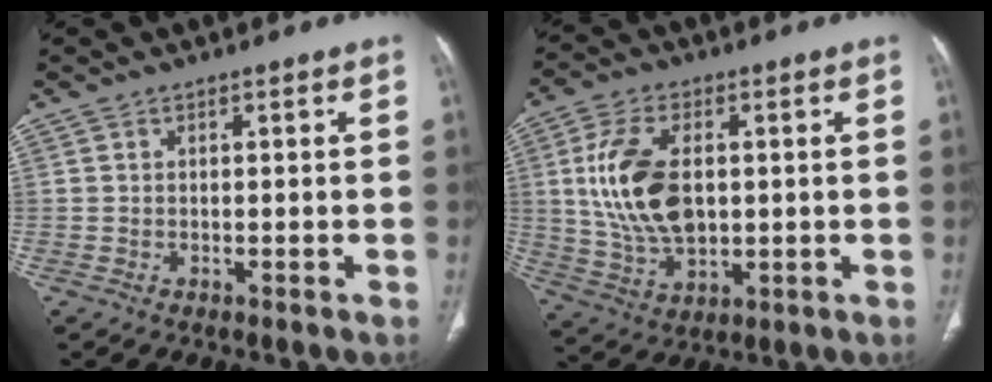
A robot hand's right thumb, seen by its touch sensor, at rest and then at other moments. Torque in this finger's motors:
{"motor_torque": [-0.70, 1.30, 0.80, 0.41, 0.35]}